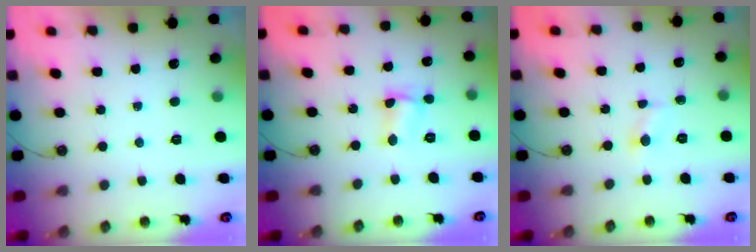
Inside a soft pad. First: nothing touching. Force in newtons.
{"total": 3.3, "press": 2.7, "slide": 1.9}
{"total": 2.6, "press": 2.6, "slide": 0.3}